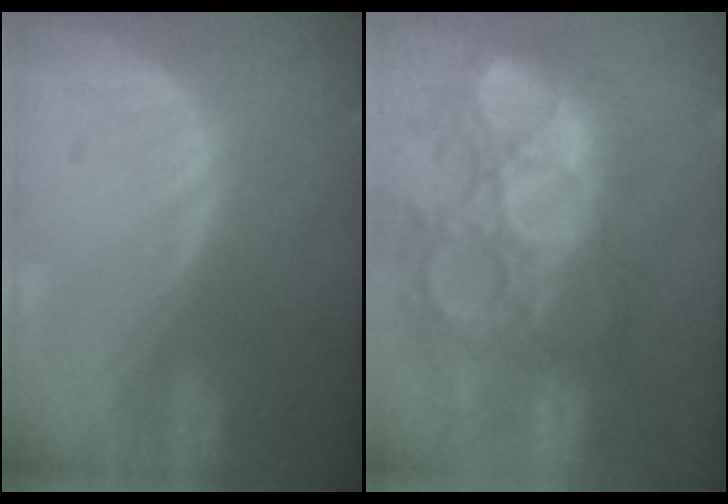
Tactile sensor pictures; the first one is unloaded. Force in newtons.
{"total": 14.5, "press": 12.8, "slide": 6.9}